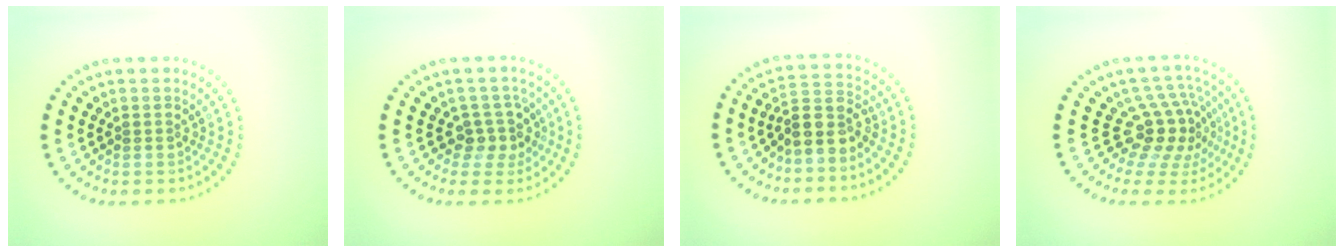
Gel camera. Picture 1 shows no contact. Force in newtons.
{"total": 2.5, "press": 2.0, "slide": 1.6}
{"total": 3.6, "press": 2.9, "slide": 2.2}
{"total": 4.4, "press": 3.1, "slide": 3.1}